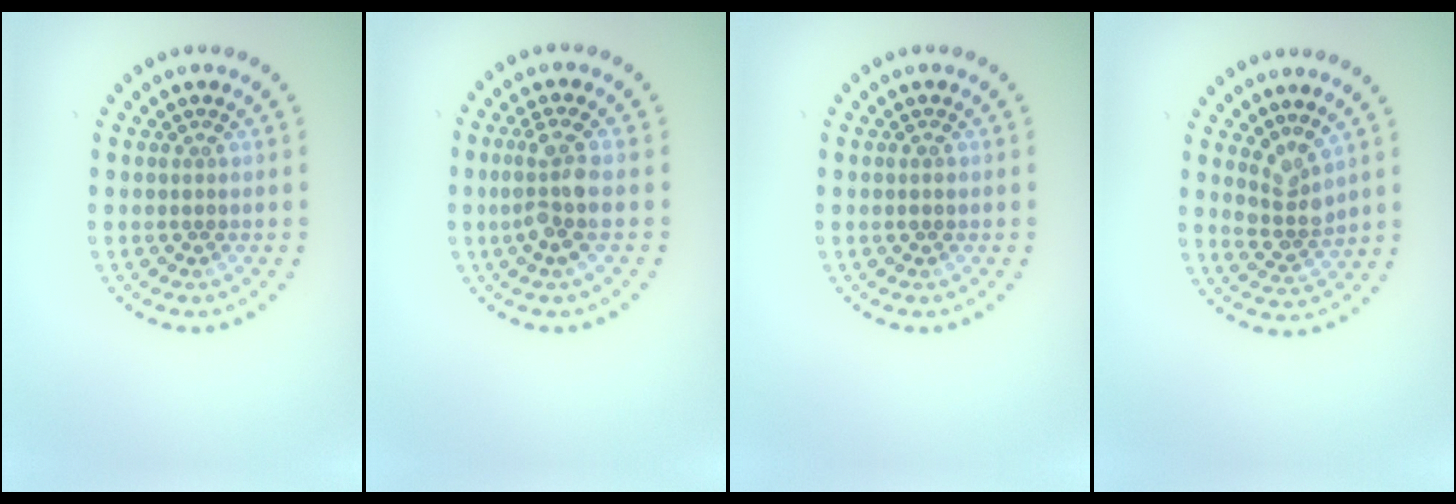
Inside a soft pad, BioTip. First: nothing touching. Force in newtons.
{"total": 3.2, "press": 2.7, "slide": 1.7}
{"total": 0.8, "press": 0.8, "slide": 0.2}
{"total": 2.7, "press": 2.0, "slide": 1.8}